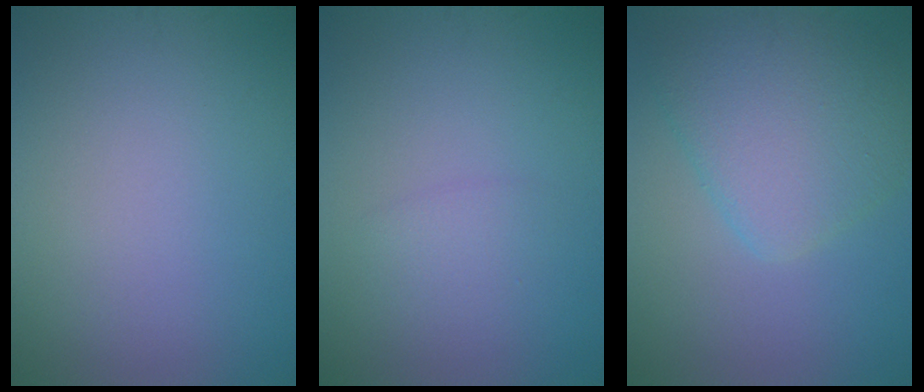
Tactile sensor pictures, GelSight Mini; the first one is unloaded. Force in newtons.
{"total": 1.2, "press": 1.2, "slide": 0.2}
{"total": 5.7, "press": 5.7, "slide": 0.2}